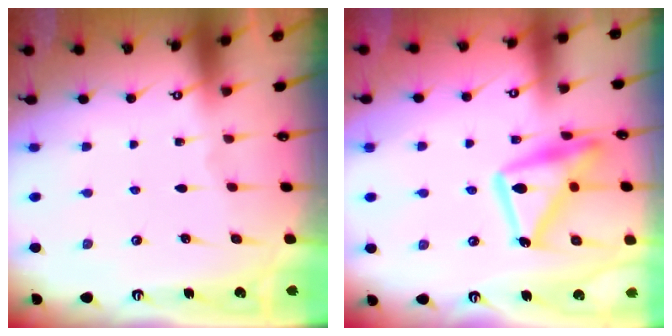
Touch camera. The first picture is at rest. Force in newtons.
{"total": 17.7, "press": 17.6, "slide": 1.1}